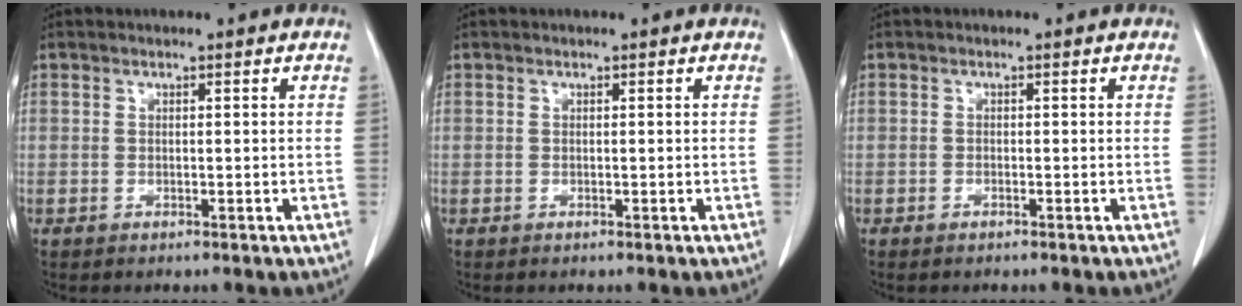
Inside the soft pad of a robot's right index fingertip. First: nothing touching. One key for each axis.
{"total": 0.0}
{"total": 0.6, "fx": -0.5, "fy": 0.1, "fz": 0.3, "tx": -0.008, "ty": -0.001, "tz": -0.007}